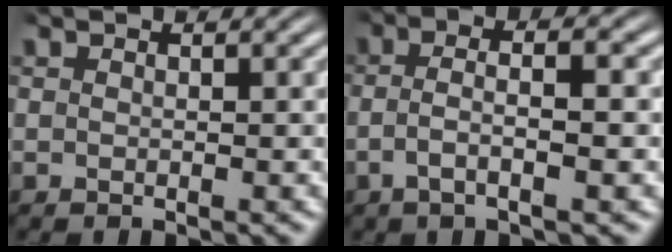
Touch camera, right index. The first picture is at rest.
{"total": 3.6, "force": [-1.0, 0.8, 3.3], "torque": [-0.066, -0.006, -0.017]}